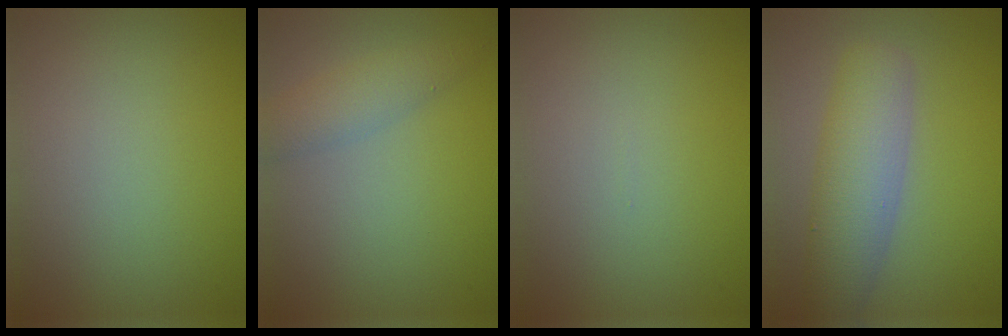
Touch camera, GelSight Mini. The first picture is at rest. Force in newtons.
{"total": 2.5, "press": 2.5, "slide": 0.1}
{"total": 0.0}
{"total": 5.5, "press": 5.5, "slide": 0.3}